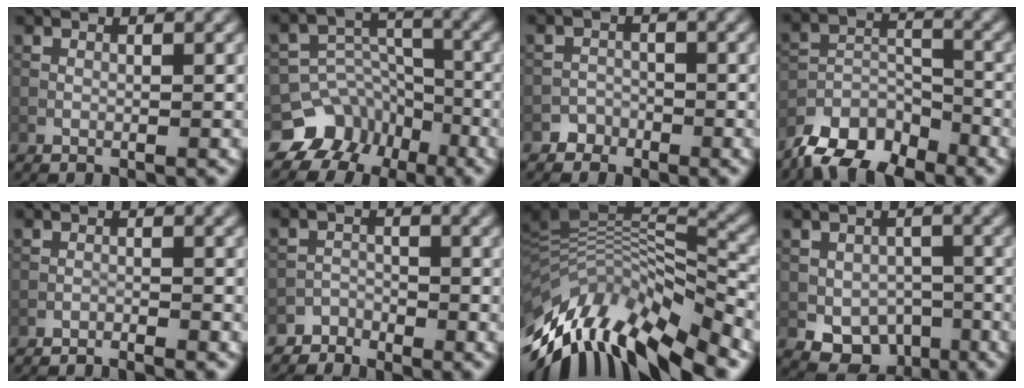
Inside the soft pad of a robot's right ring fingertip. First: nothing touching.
{"total": 8.4, "force": [-6.0, 5.9, 0.8], "torque": [0.001, 0.010, -0.100]}
{"total": 1.8, "force": [-1.4, 1.1, -0.2], "torque": [0.012, 0.008, -0.021]}
{"total": 7.9, "force": [-6.7, 3.1, 2.9], "torque": [-0.047, -0.009, -0.128]}
{"total": 1.9, "force": [-1.9, -0.1, 0.3], "torque": [-0.010, 0.000, -0.035]}
{"total": 2.4, "force": [-2.2, 0.9, -0.3], "torque": [0.014, 0.004, -0.044]}
{"total": 13.0, "force": [-5.7, 4.6, 10.7], "torque": [-0.200, 0.016, -0.097]}
{"total": 5.5, "force": [-2.2, 4.1, 2.8], "torque": [-0.037, -0.007, -0.032]}